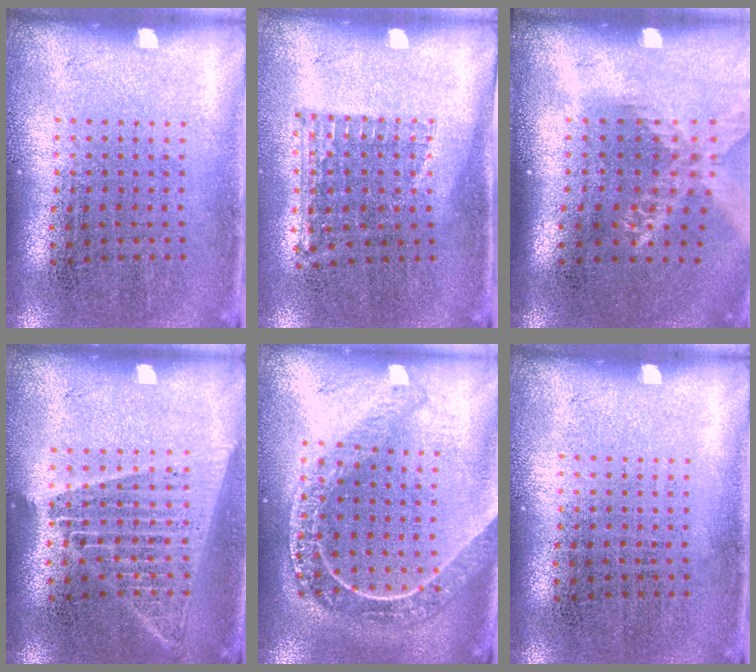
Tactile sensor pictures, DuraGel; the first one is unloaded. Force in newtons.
{"total": 1.0, "press": 0.8, "slide": 0.6}
{"total": 1.6, "press": 1.4, "slide": 0.9}
{"total": 1.5, "press": 1.4, "slide": 0.7}
{"total": 2.2, "press": 1.9, "slide": 1.1}
{"total": 0.0}